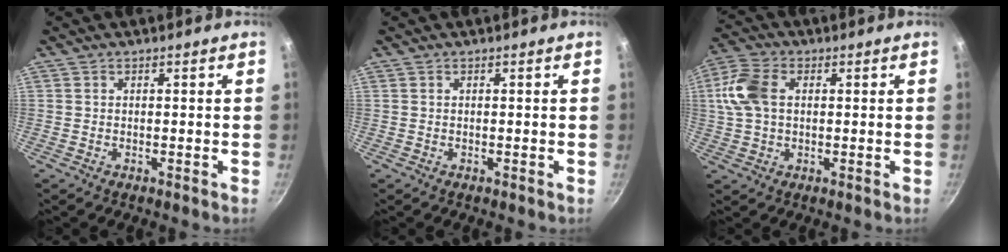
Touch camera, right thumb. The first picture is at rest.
{"total": 0.0}
{"total": 9.0, "force": [1.5, 5.8, 6.7], "torque": [-0.154, 0.018, 0.029]}